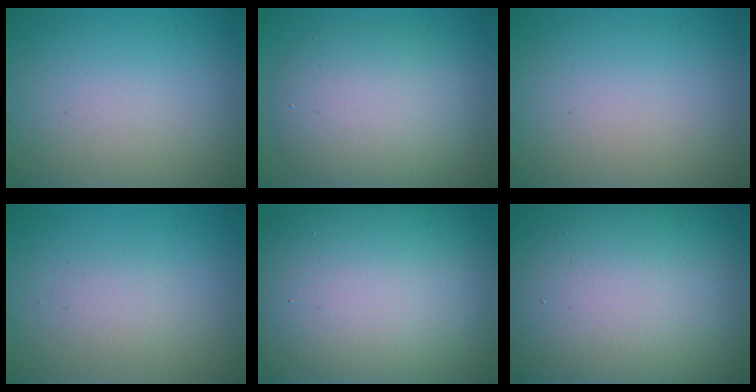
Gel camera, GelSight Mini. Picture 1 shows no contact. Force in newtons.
{"total": 6.3, "press": 6.3, "slide": 0.4}
{"total": 0.0}
{"total": 1.3, "press": 1.3, "slide": 0.1}
{"total": 18.4, "press": 18.3, "slide": 1.2}
{"total": 21.1, "press": 21.1, "slide": 1.1}